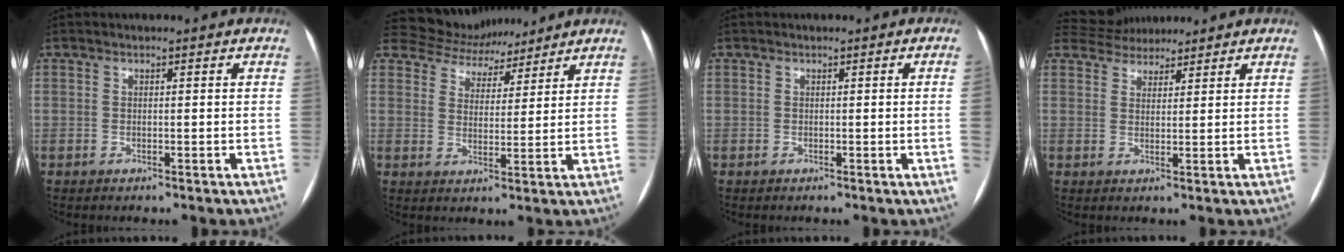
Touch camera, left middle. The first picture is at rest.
{"total": 10.4, "force": [9.6, 3.8, 1.4], "torque": [-0.022, 0.019, 0.156]}
{"total": 1.7, "force": [-0.2, -0.7, 1.6], "torque": [-0.019, 0.000, -0.003]}
{"total": 5.9, "force": [5.6, 1.9, 0.5], "torque": [-0.011, 0.029, 0.092]}